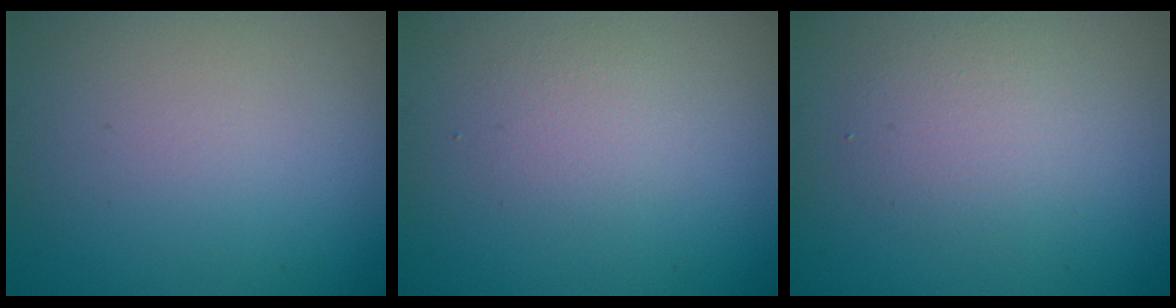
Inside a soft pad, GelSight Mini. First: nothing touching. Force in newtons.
{"total": 1.6, "press": 1.6, "slide": 0.1}
{"total": 2.6, "press": 2.6, "slide": 0.3}